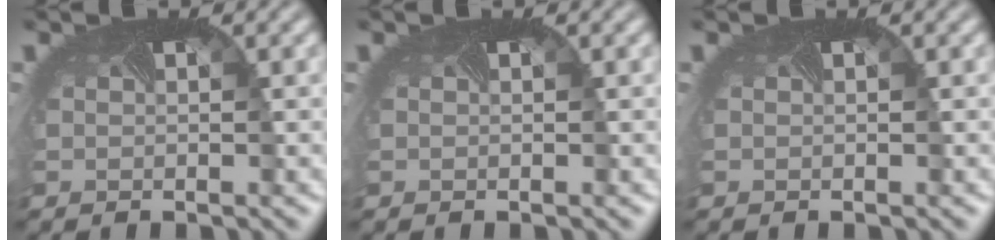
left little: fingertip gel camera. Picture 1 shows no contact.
{"total": 0.0}
{"total": 0.0}